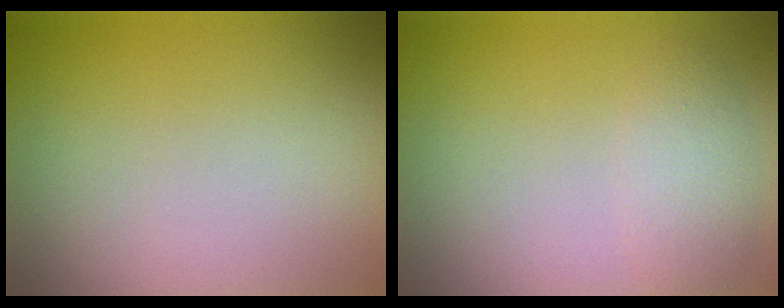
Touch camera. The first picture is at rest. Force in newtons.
{"total": 2.1, "press": 2.1, "slide": 0.2}